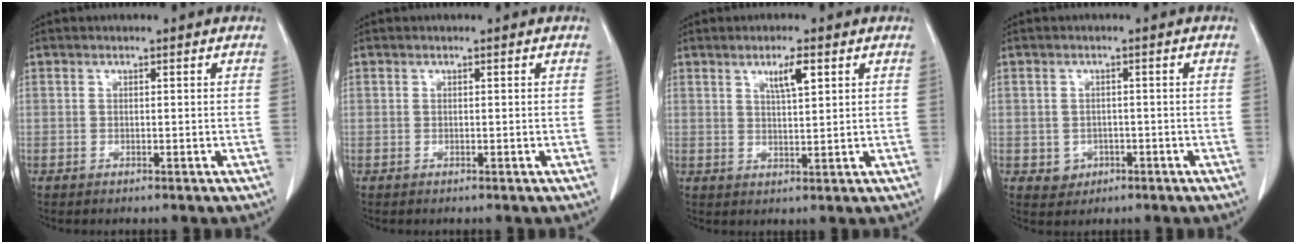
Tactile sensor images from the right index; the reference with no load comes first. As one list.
[{"total": 0.0}, {"total": 3.9, "force": [2.0, 0.3, 3.3], "torque": [-0.057, -0.001, 0.036]}, {"total": 2.8, "force": [-0.9, 2.5, 0.6], "torque": [-0.003, 0.007, -0.004]}]